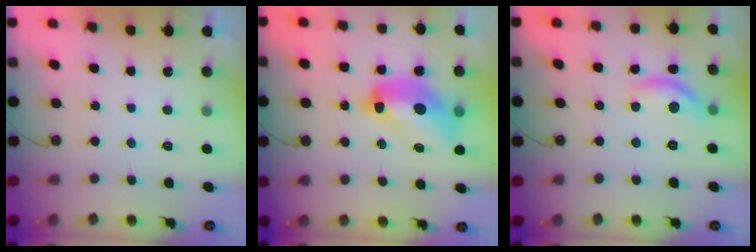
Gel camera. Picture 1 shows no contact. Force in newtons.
{"total": 14.6, "press": 14.6, "slide": 1.2}
{"total": 10.7, "press": 10.6, "slide": 0.5}